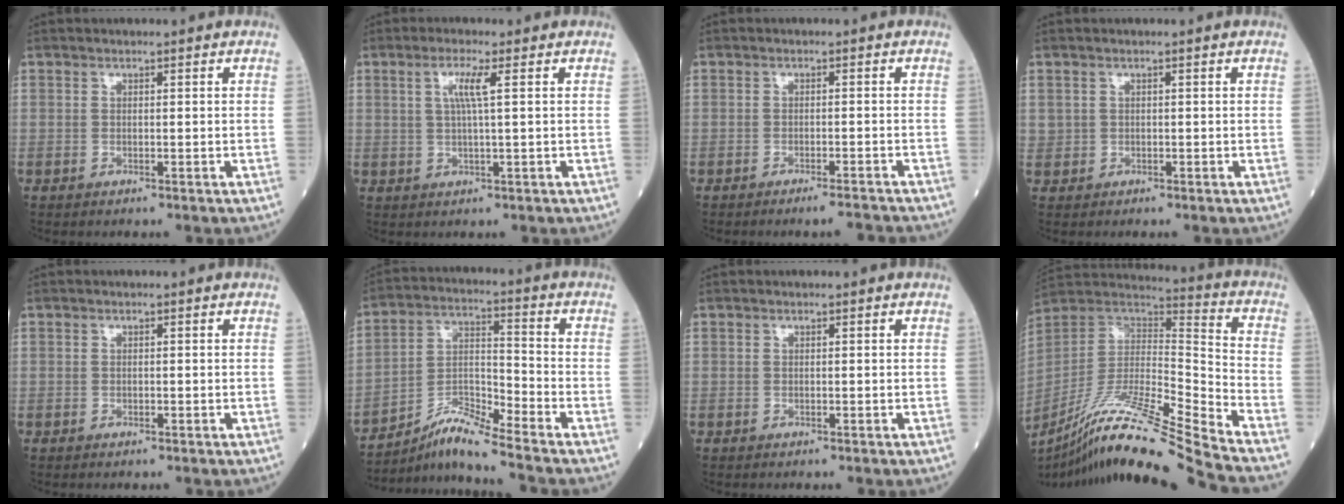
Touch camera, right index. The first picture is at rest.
{"total": 3.7, "force": [1.1, -0.3, 3.5], "torque": [-0.073, 0.002, 0.021]}
{"total": 3.5, "force": [-3.3, -0.4, 1.1], "torque": [-0.008, -0.007, -0.048]}
{"total": 1.3, "force": [0.2, 1.3, 0.1], "torque": [0.009, 0.003, 0.002]}
{"total": 0.0}
{"total": 8.4, "force": [-7.6, -1.4, 3.2], "torque": [-0.074, 0.002, -0.140]}
{"total": 0.0}
{"total": 22.8, "force": [-18.8, -2.0, 12.8], "torque": [-0.241, -0.023, -0.341]}